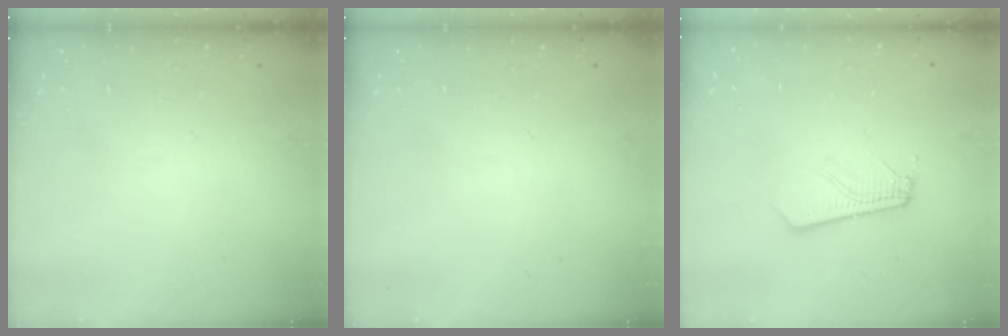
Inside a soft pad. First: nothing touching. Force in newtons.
{"total": 0.0}
{"total": 3.8, "press": 3.8, "slide": 0.3}